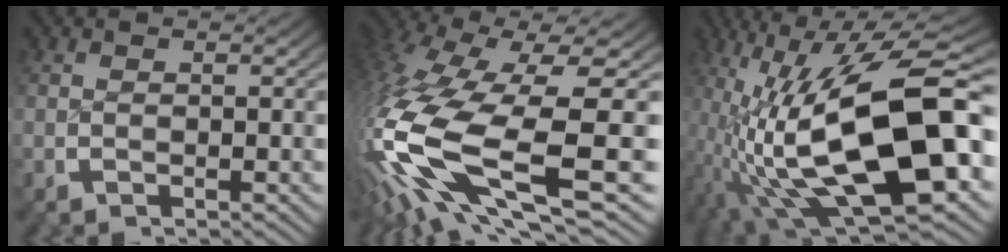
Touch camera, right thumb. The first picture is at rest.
{"total": 16.5, "force": [-0.8, 9.3, 13.5], "torque": [-0.339, -0.058, 0.029]}
{"total": 20.0, "force": [-2.7, 10.2, 17.0], "torque": [-0.337, -0.070, 0.011]}